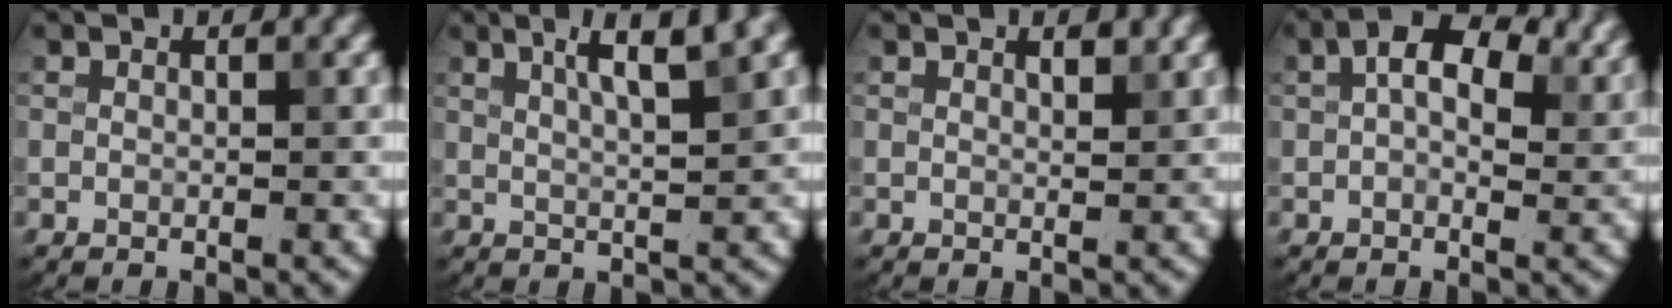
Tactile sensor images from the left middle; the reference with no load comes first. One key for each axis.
{"total": 4.3, "fx": 2.3, "fy": 0.6, "fz": 3.6, "tx": -0.049, "ty": 0.008, "tz": 0.038}
{"total": 1.1, "fx": 0.9, "fy": 0.2, "fz": 0.6, "tx": -0.009, "ty": 0.000, "tz": 0.015}
{"total": 7.0, "fx": 2.4, "fy": 3.8, "fz": 5.4, "tx": -0.078, "ty": 0.015, "tz": 0.022}